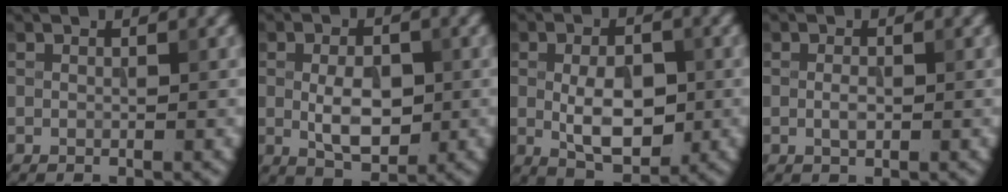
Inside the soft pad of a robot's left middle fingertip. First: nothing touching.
{"total": 4.6, "force": [-0.3, 2.6, 3.8], "torque": [-0.070, -0.002, -0.001]}
{"total": 5.9, "force": [-0.4, 3.3, 4.9], "torque": [-0.089, -0.004, -0.005]}
{"total": 1.2, "force": [-0.2, 0.5, 1.0], "torque": [-0.023, 0.000, -0.006]}